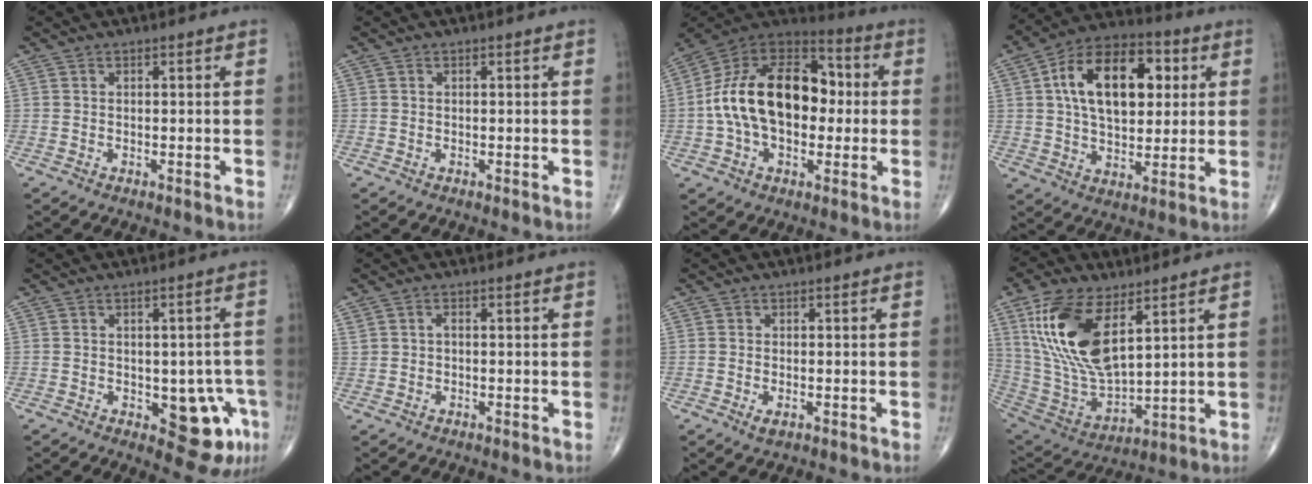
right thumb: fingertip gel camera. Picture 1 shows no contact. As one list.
[{"total": 0.0}, {"total": 22.4, "force": [0.2, 13.9, 17.5], "torque": [-0.290, 0.037, -0.002]}, {"total": 19.3, "force": [4.5, 11.2, 15.0], "torque": [-0.218, 0.012, 0.070]}, {"total": 9.1, "force": [-2.8, 4.7, 7.3], "torque": [-0.049, 0.005, -0.025]}, {"total": 1.2, "force": [0.3, 0.8, 0.8], "torque": [-0.017, 0.004, 0.008]}, {"total": 1.5, "force": [-0.5, 0.8, 1.2], "torque": [-0.023, -0.003, -0.007]}, {"total": 19.9, "force": [8.0, 9.3, 15.6], "torque": [-0.302, -0.032, 0.164]}]